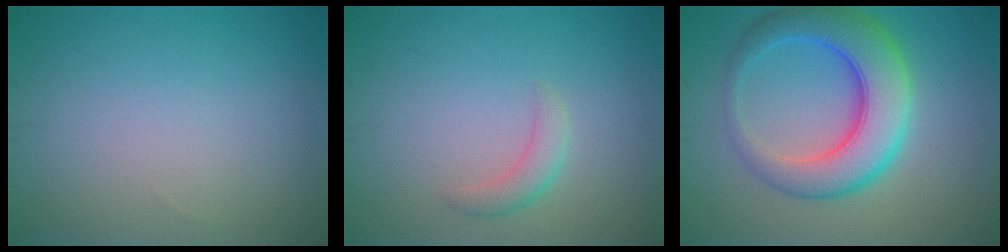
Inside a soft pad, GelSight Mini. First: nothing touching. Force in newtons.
{"total": 1.7, "press": 1.7, "slide": 0.1}
{"total": 7.9, "press": 7.9, "slide": 0.1}